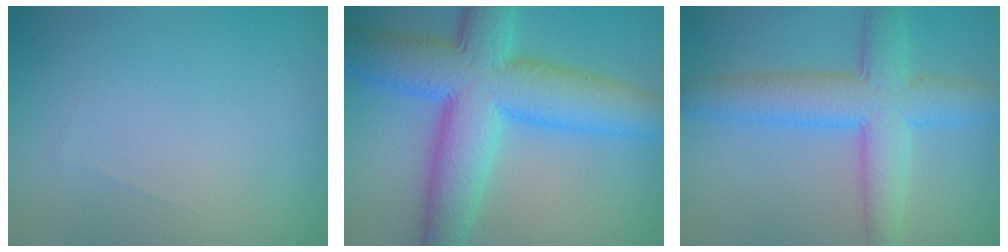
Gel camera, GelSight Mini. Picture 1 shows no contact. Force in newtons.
{"total": 11.5, "press": 11.5, "slide": 0.2}
{"total": 6.9, "press": 6.9, "slide": 0.1}